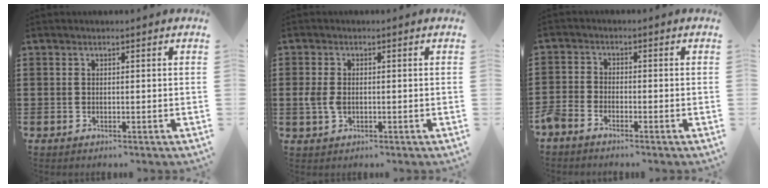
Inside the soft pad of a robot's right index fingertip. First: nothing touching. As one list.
[{"total": 3.2, "force": [-0.2, 2.0, 2.5], "torque": [-0.070, -0.003, -0.010]}, {"total": 2.3, "force": [-2.2, 0.6, 0.2], "torque": [-0.014, 0.002, -0.048]}]